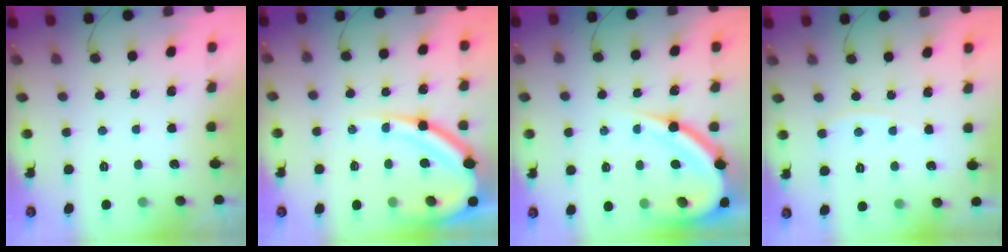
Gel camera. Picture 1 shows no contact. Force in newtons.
{"total": 15.8, "press": 15.7, "slide": 1.8}
{"total": 12.8, "press": 12.8, "slide": 1.2}
{"total": 4.0, "press": 4.0, "slide": 0.5}